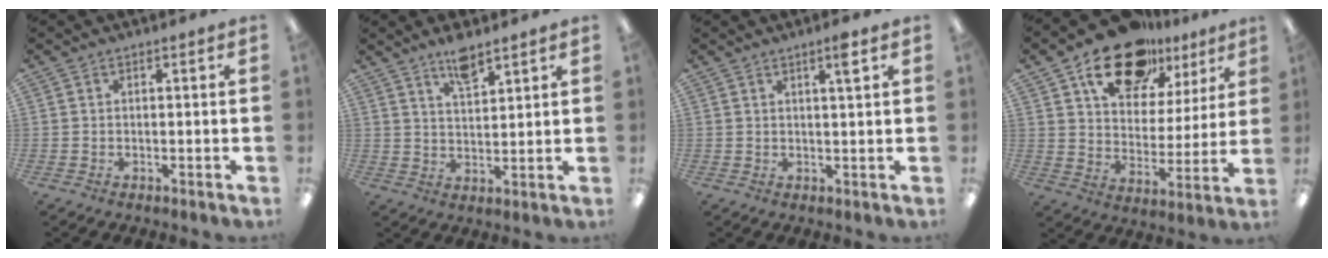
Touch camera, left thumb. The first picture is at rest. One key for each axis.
{"total": 6.2, "fx": 5.0, "fy": 1.7, "fz": 3.4, "tx": -0.055, "ty": -0.028, "tz": 0.085}
{"total": 3.4, "fx": 2.0, "fy": 0.2, "fz": 2.8, "tx": -0.053, "ty": -0.002, "tz": 0.031}
{"total": 18.9, "fx": 13.0, "fy": 10.2, "fz": 9.0, "tx": -0.145, "ty": -0.069, "tz": 0.229}